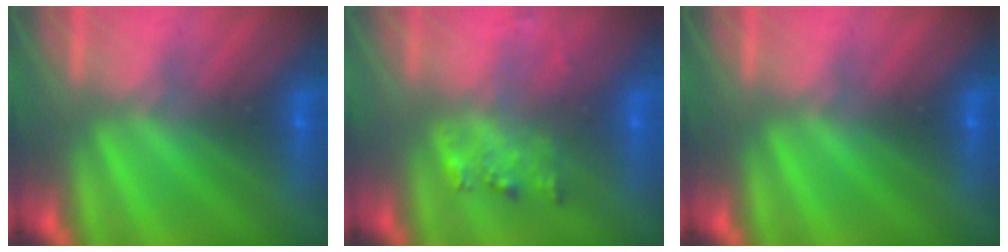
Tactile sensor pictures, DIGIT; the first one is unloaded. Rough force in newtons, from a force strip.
{"total": 2.1}
{"total": 0.0}